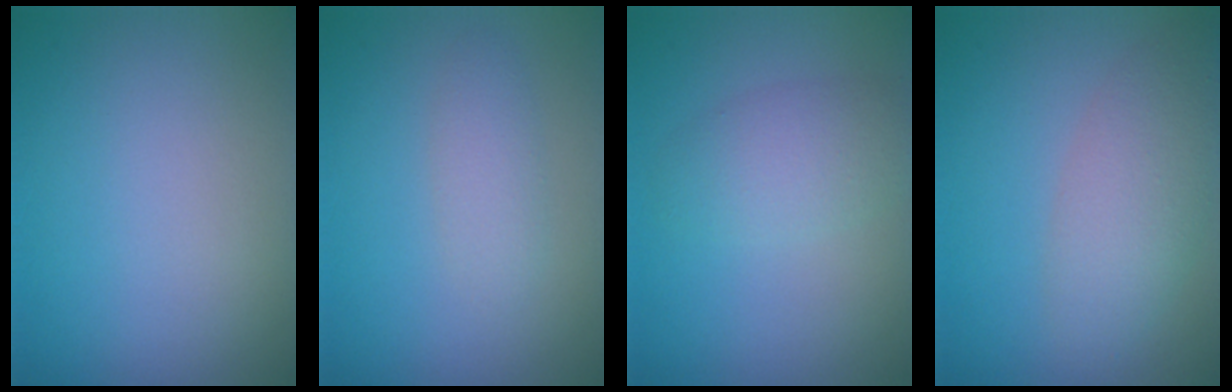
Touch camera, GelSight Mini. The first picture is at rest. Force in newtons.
{"total": 1.6, "press": 1.6, "slide": 0.0}
{"total": 3.0, "press": 3.0, "slide": 0.1}
{"total": 4.0, "press": 3.9, "slide": 0.2}